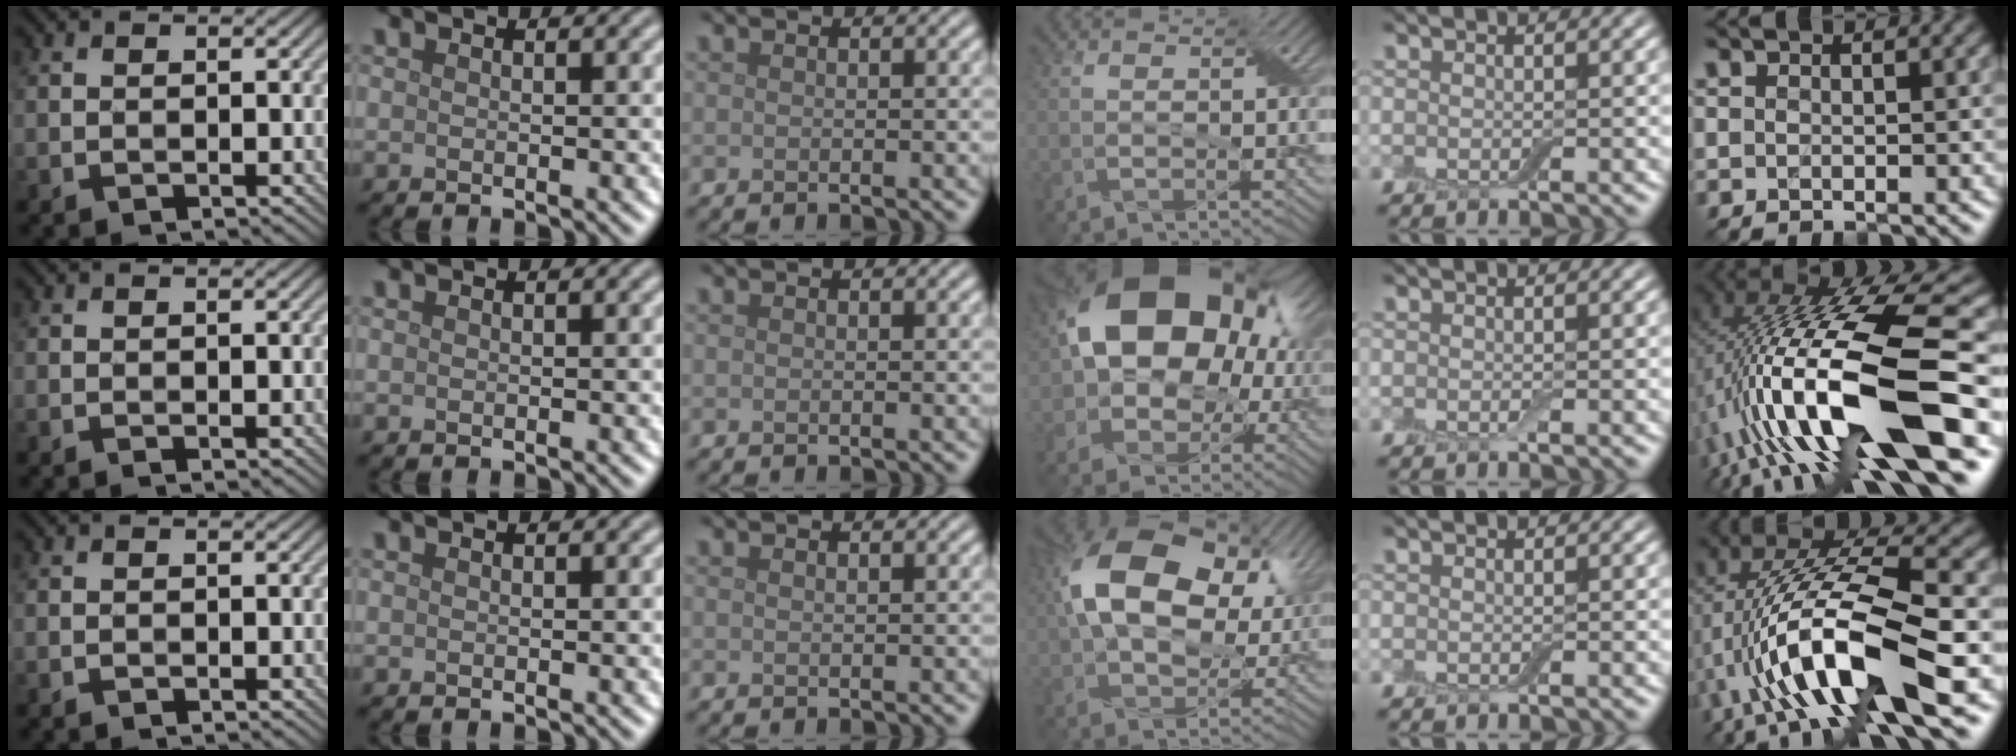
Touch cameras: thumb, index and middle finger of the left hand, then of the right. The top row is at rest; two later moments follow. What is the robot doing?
{"motion": "extract", "object": "airpods case & airpods"}